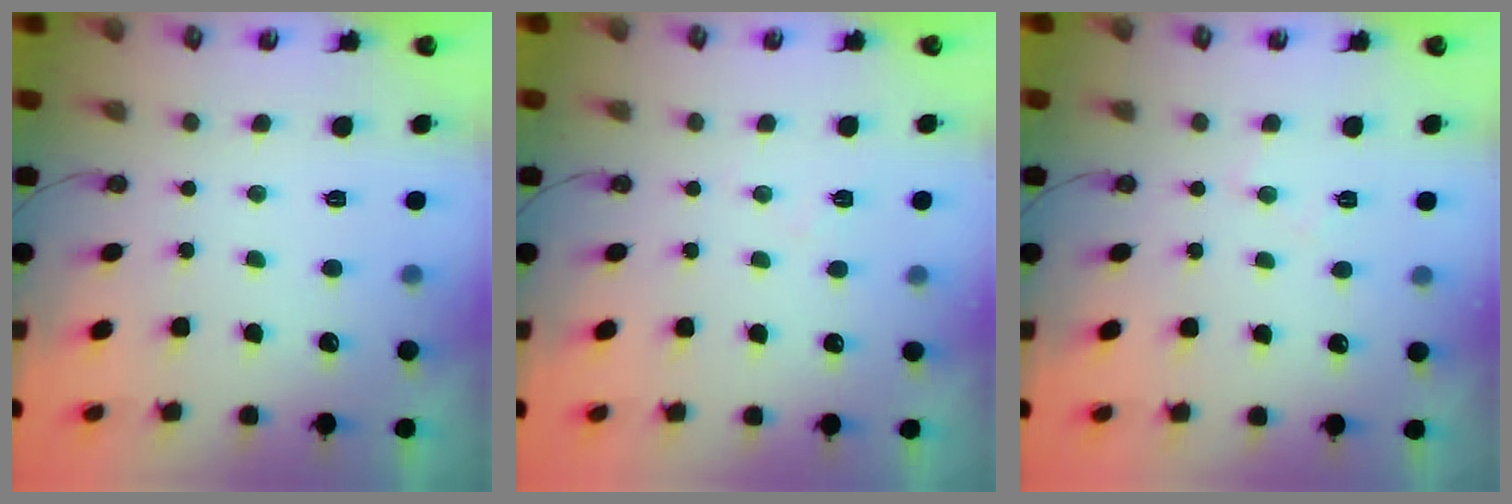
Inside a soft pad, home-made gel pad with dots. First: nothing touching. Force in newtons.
{"total": 4.4, "press": 4.4, "slide": 0.6}
{"total": 5.7, "press": 5.7, "slide": 0.9}